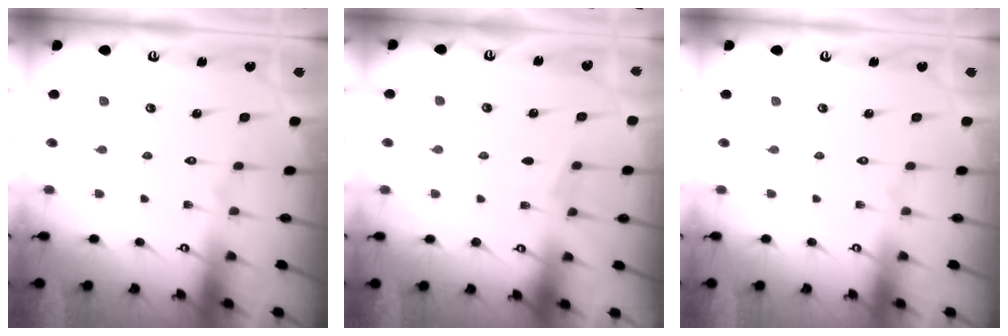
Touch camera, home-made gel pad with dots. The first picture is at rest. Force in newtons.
{"total": 3.7, "press": 3.7, "slide": 0.4}
{"total": 0.0}